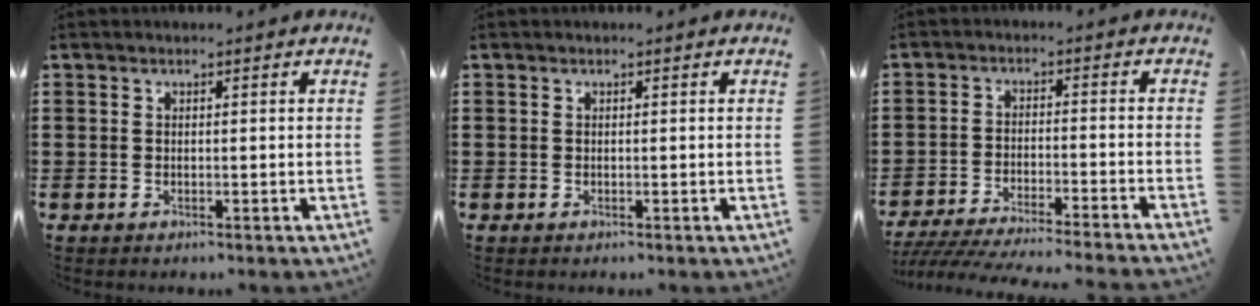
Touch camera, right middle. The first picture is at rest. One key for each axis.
{"total": 0.0}
{"total": 5.0, "fx": -4.7, "fy": -0.1, "fz": 1.5, "tx": -0.039, "ty": -0.016, "tz": -0.096}